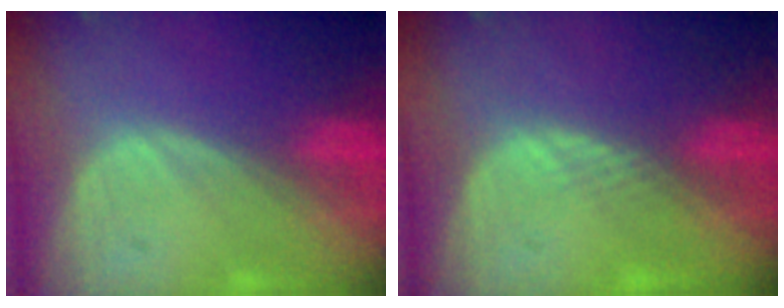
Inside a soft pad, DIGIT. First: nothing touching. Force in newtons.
{"total": 1.0, "press": 0.8, "slide": 0.5}